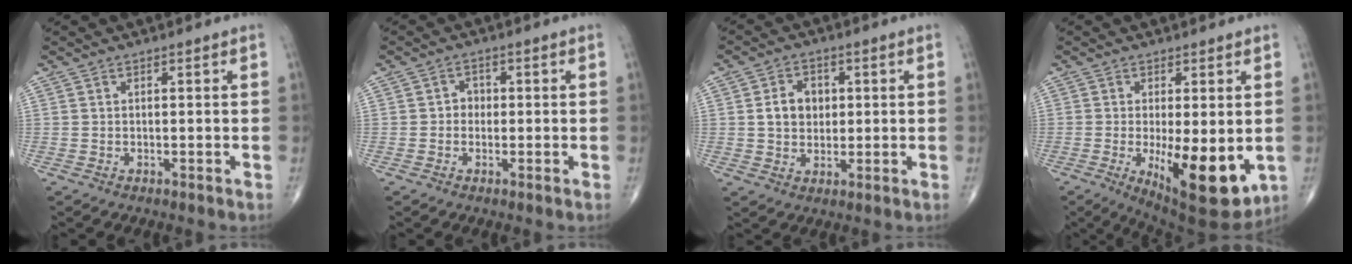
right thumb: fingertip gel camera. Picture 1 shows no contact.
{"total": 2.2, "force": [-0.2, 1.9, 1.0], "torque": [0.003, 0.008, -0.010]}
{"total": 6.3, "force": [0.9, 4.9, 3.8], "torque": [-0.043, 0.001, 0.013]}
{"total": 14.3, "force": [-2.8, 5.2, 13.1], "torque": [-0.185, -0.029, -0.026]}